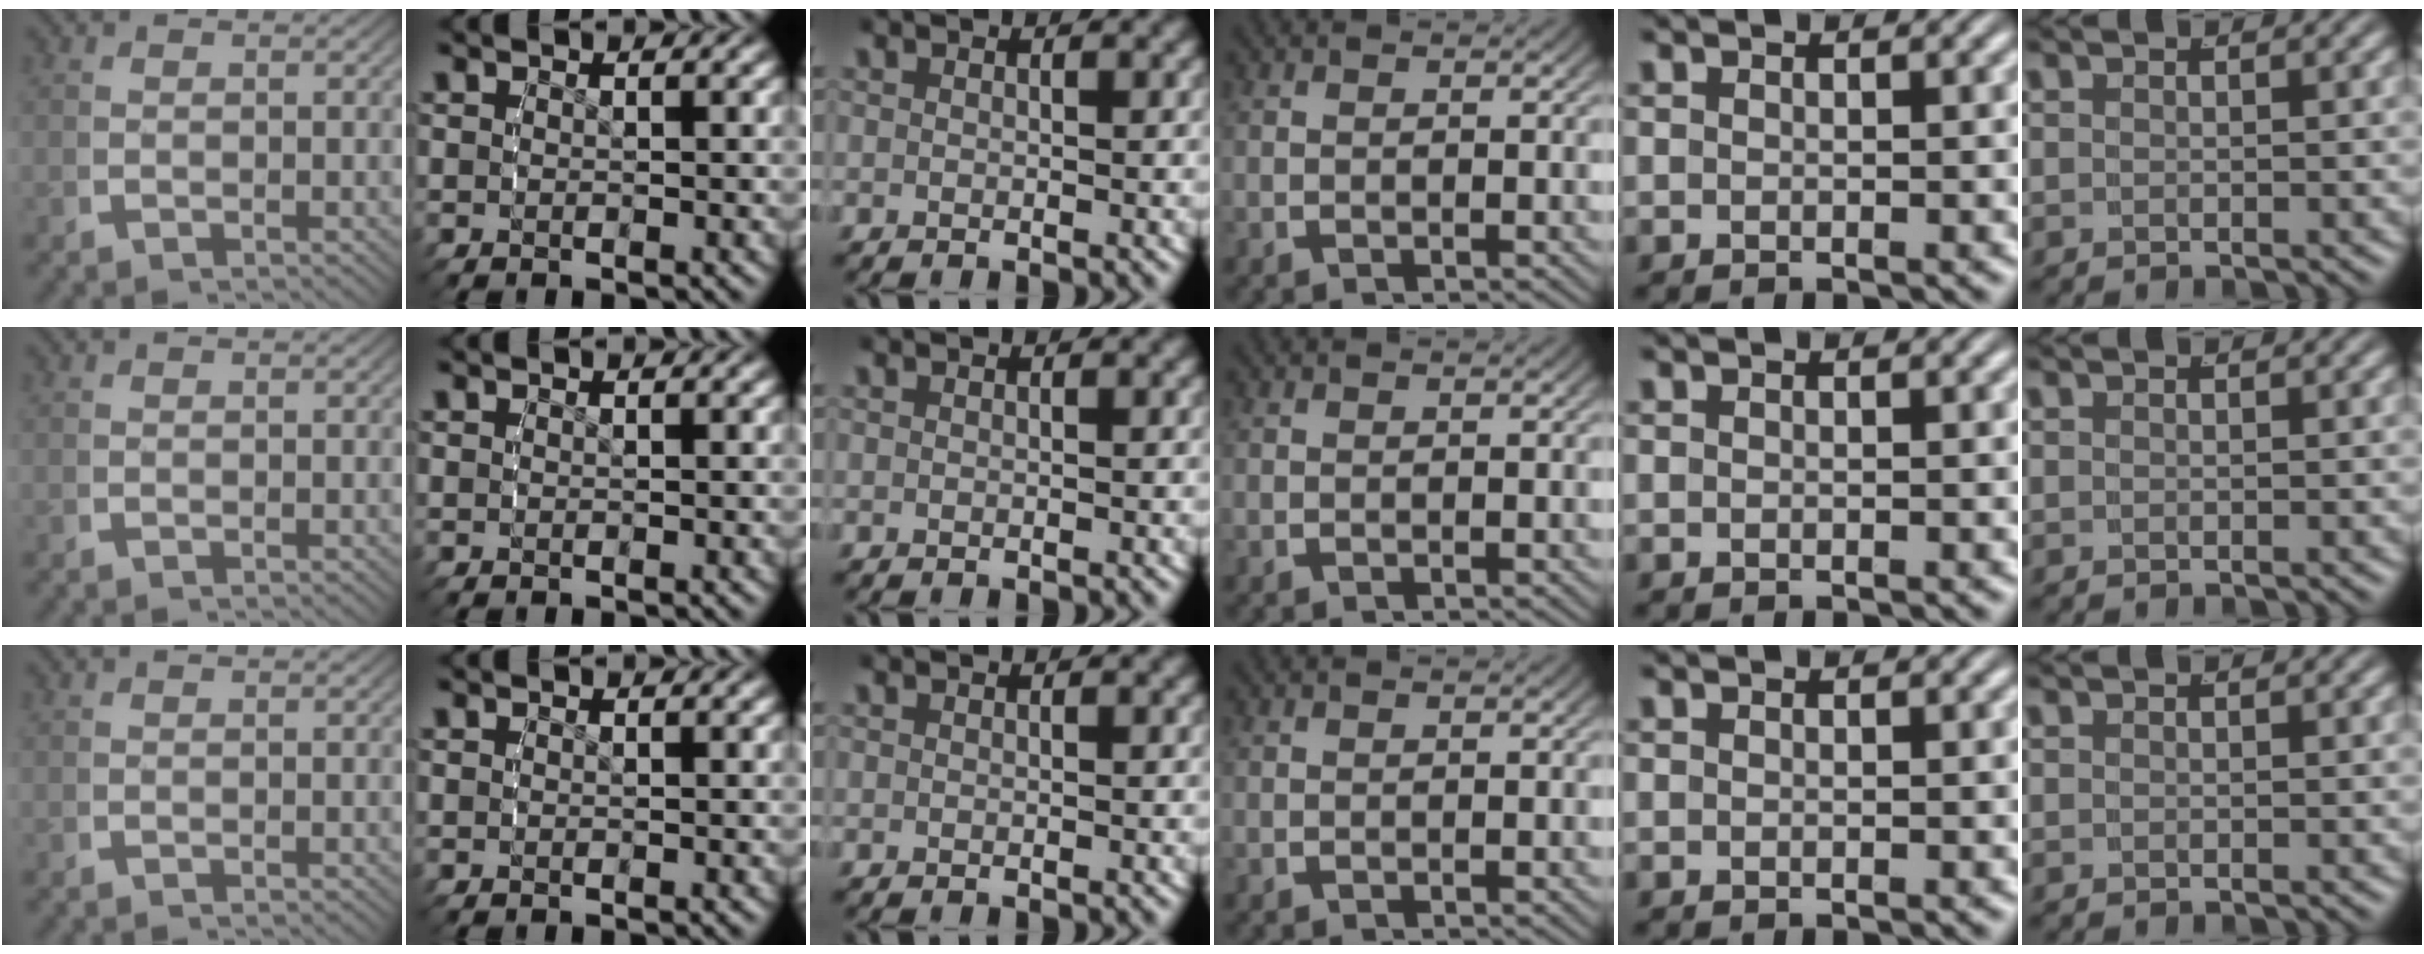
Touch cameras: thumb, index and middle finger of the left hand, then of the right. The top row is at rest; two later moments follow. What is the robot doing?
{"motion": "reach", "object": "string"}